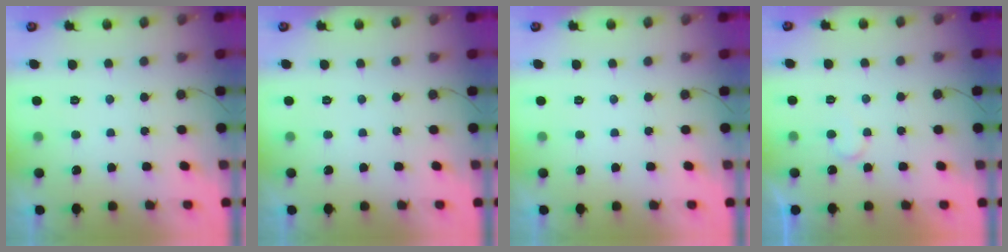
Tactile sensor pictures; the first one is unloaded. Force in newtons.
{"total": 0.0}
{"total": 0.0}
{"total": 4.4, "press": 4.4, "slide": 0.2}